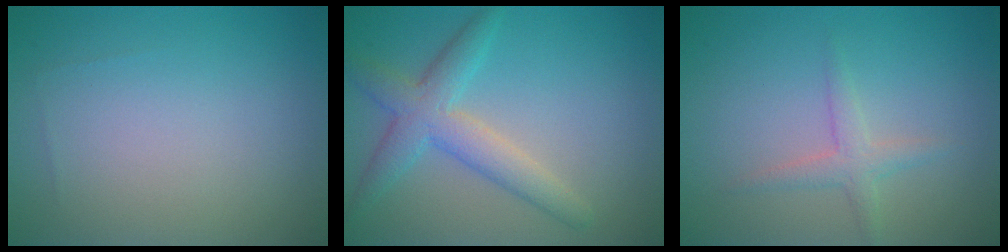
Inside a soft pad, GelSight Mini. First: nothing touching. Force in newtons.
{"total": 4.2, "press": 4.2, "slide": 0.2}
{"total": 1.9, "press": 1.9, "slide": 0.1}